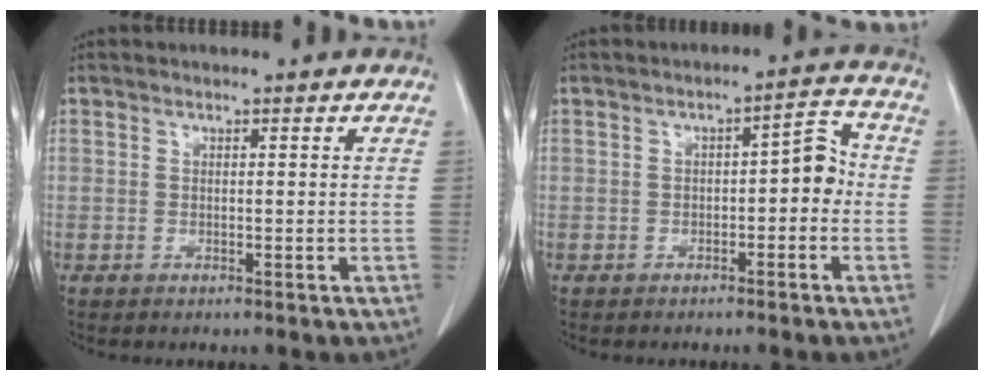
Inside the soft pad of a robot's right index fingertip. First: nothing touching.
{"total": 5.0, "force": [-0.9, 2.1, 4.5], "torque": [-0.056, 0.028, -0.011]}